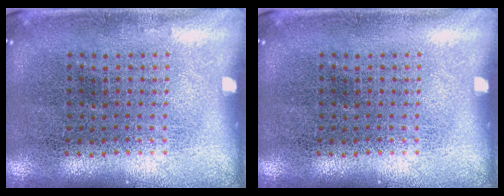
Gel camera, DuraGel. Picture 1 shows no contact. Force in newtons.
{"total": 0.0}